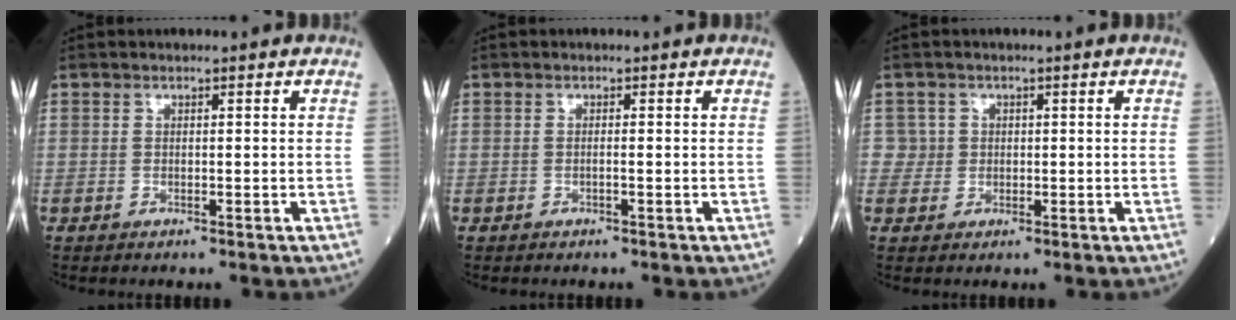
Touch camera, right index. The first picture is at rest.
{"total": 0.5, "force": [-0.2, -0.1, 0.5], "torque": [-0.009, 0.001, -0.004]}
{"total": 2.2, "force": [0.2, 2.2, -0.3], "torque": [0.022, 0.006, -0.002]}